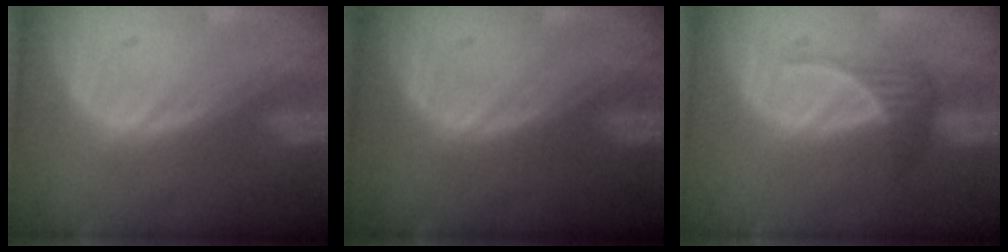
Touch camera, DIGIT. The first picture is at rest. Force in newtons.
{"total": 0.0}
{"total": 2.8, "press": 2.7, "slide": 0.9}